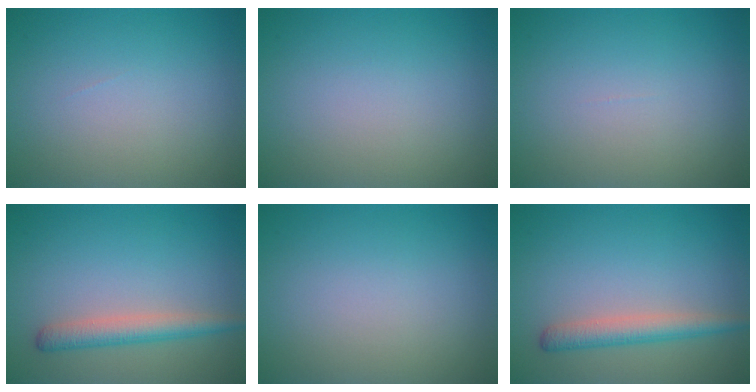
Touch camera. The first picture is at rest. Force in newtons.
{"total": 0.0}
{"total": 0.0}
{"total": 2.8, "press": 2.8, "slide": 0.1}
{"total": 0.0}
{"total": 2.8, "press": 2.8, "slide": 0.1}